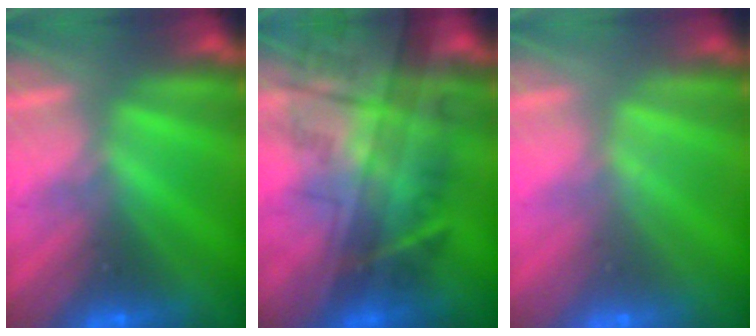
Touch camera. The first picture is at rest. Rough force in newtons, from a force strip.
{"total": 7.6}
{"total": 1.8}